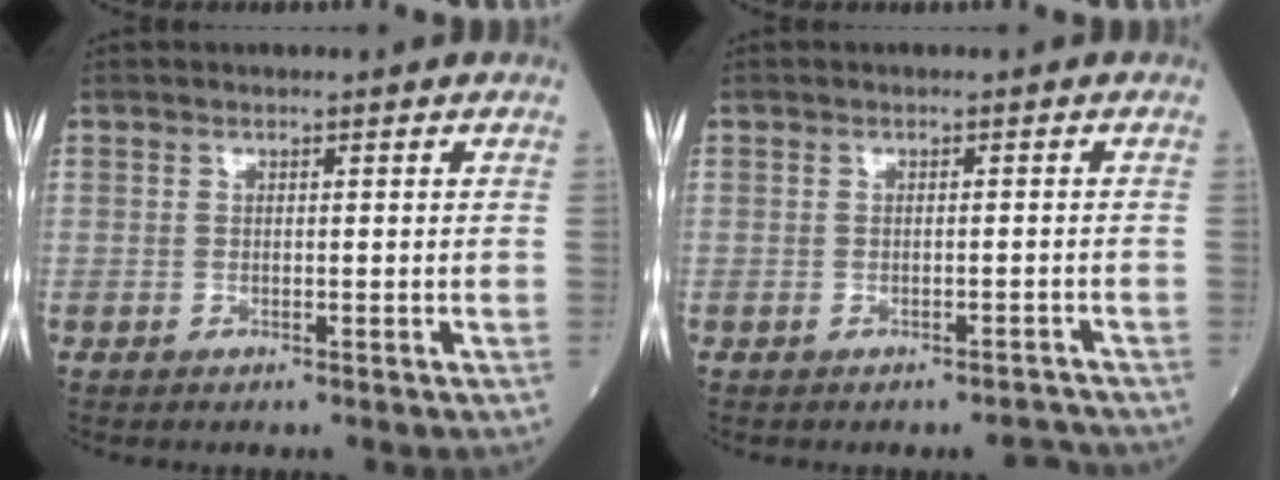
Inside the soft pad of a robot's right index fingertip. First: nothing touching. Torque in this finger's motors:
{"motor_torque": [-0.05, -0.09, 0.02, 0.02]}